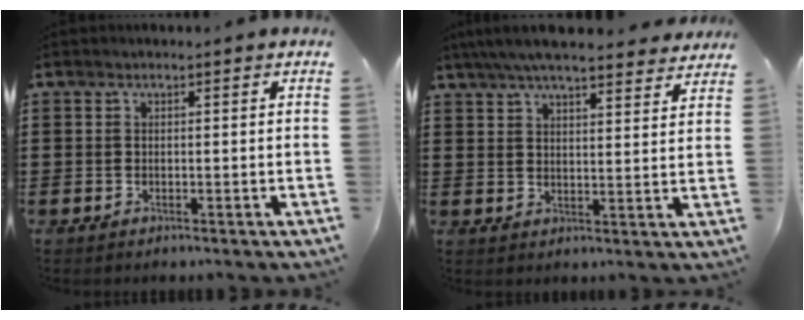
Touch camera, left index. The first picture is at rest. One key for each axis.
{"total": 6.1, "fx": 5.5, "fy": 0.5, "fz": 2.4, "tx": -0.064, "ty": -0.016, "tz": 0.101}